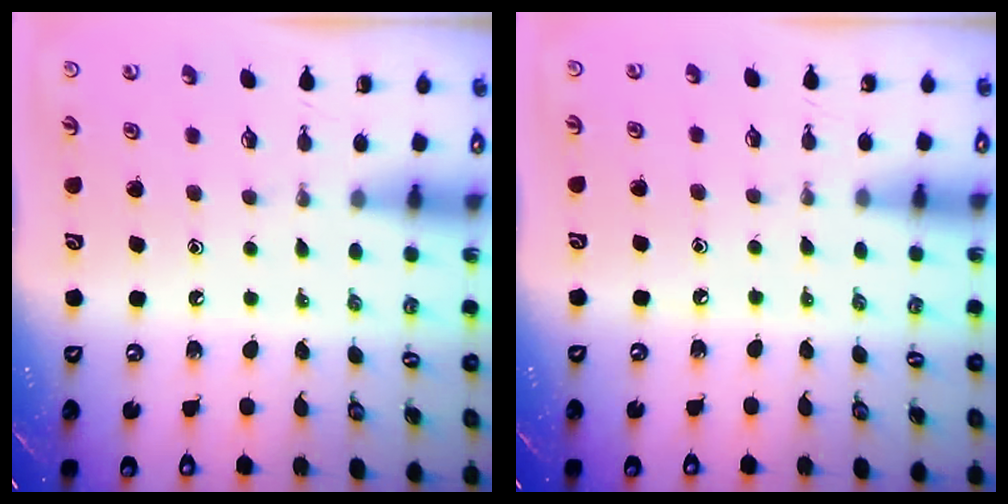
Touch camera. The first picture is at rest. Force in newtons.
{"total": 4.2, "press": 4.2, "slide": 0.7}